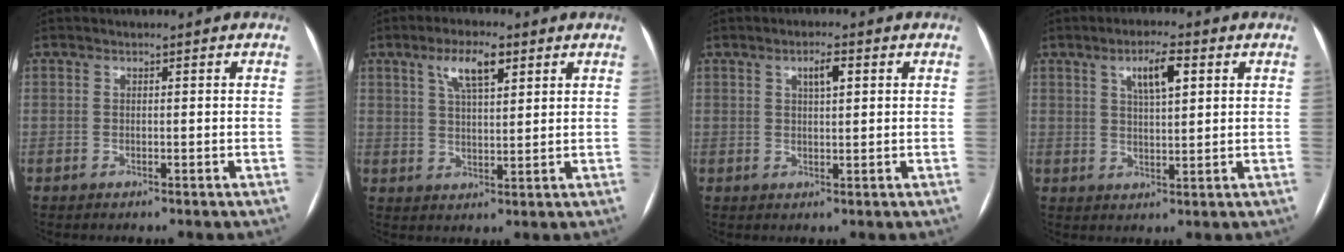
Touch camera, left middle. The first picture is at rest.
{"total": 6.6, "force": [3.5, 1.9, 5.2], "torque": [-0.099, 0.011, 0.062]}
{"total": 3.0, "force": [1.2, 0.8, 2.6], "torque": [-0.045, 0.003, 0.020]}
{"total": 5.7, "force": [2.5, 1.4, 5.0], "torque": [-0.088, 0.007, 0.043]}